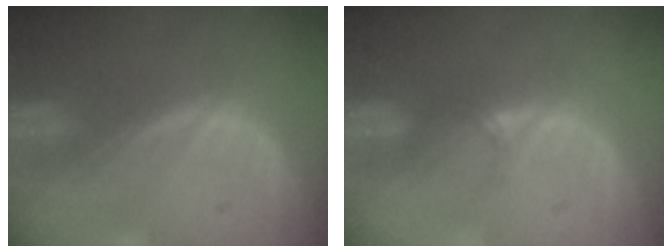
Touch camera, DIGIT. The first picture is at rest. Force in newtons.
{"total": 1.9, "press": 1.5, "slide": 1.2}